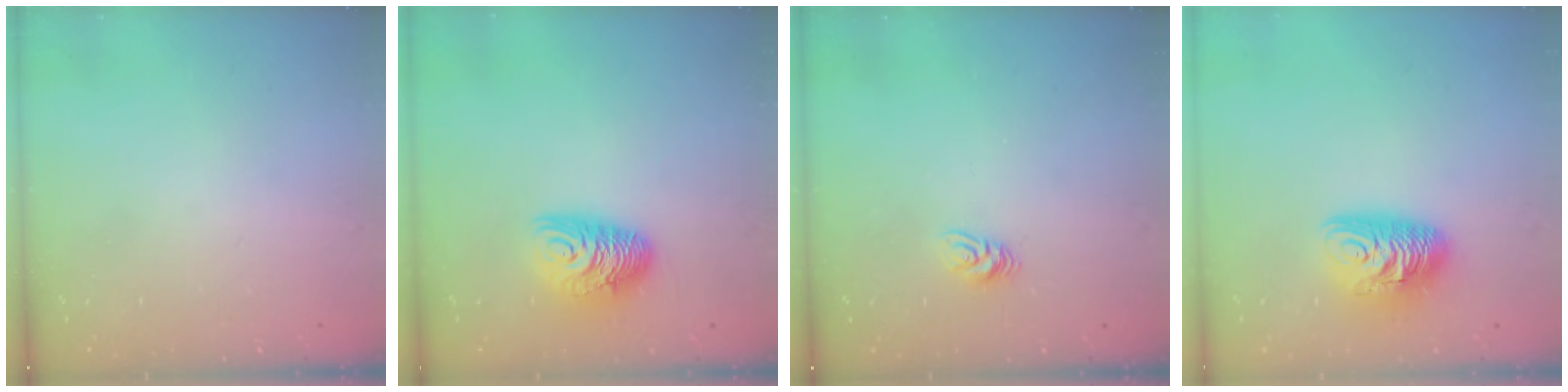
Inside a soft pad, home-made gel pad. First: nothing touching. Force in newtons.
{"total": 10.1, "press": 10.1, "slide": 0.6}
{"total": 5.2, "press": 5.2, "slide": 0.3}
{"total": 10.7, "press": 10.7, "slide": 1.0}